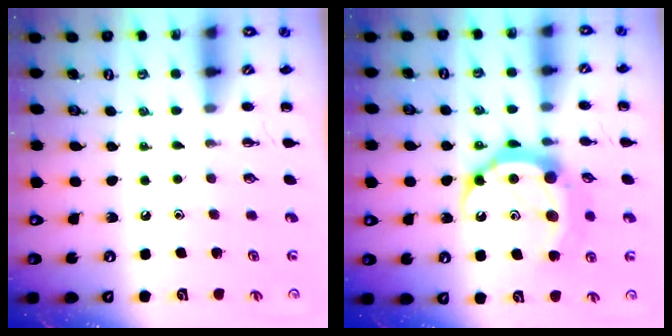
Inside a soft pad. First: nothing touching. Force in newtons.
{"total": 14.0, "press": 14.0, "slide": 0.9}